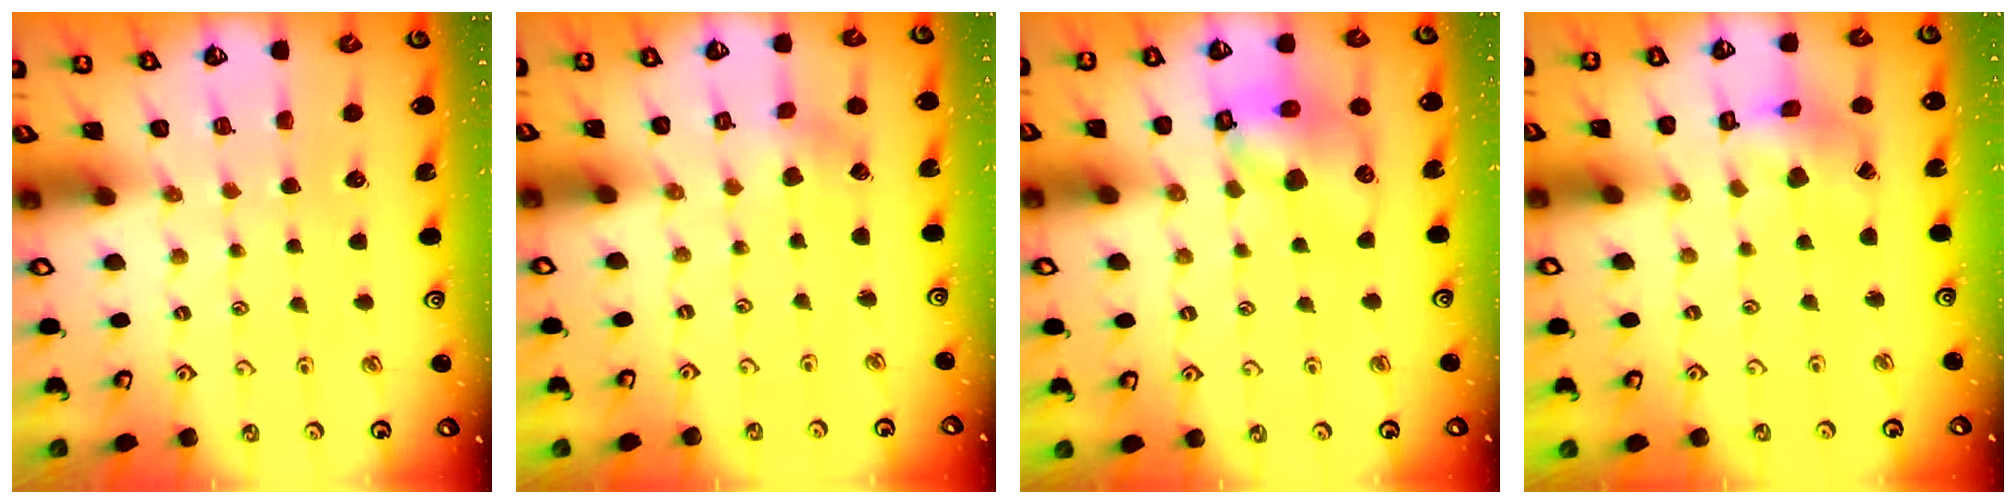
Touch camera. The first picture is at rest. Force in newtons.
{"total": 1.5, "press": 1.5, "slide": 0.1}
{"total": 11.2, "press": 11.1, "slide": 1.6}
{"total": 7.5, "press": 7.5, "slide": 0.8}